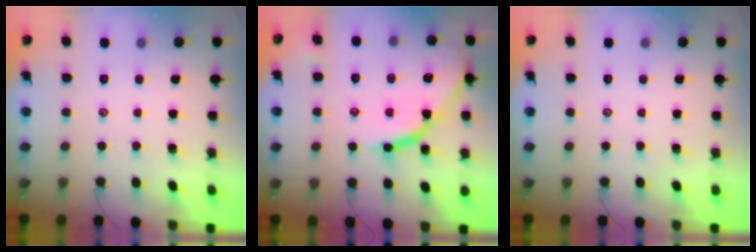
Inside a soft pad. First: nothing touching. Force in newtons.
{"total": 12.0, "press": 12.0, "slide": 1.1}
{"total": 0.0}